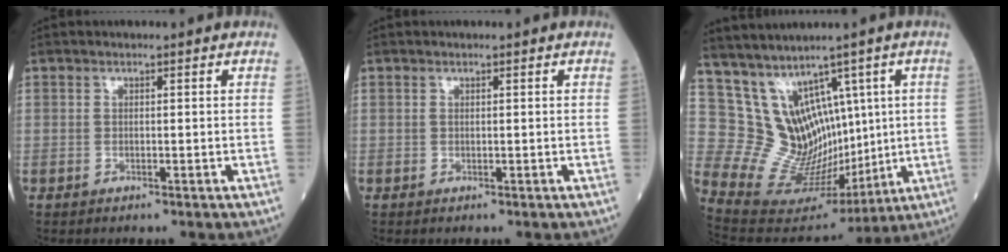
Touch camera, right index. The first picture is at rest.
{"total": 0.0}
{"total": 11.8, "force": [4.8, 8.5, 6.7], "torque": [-0.126, 0.039, 0.130]}